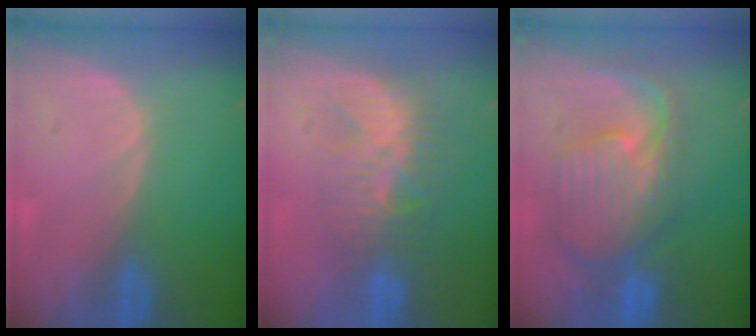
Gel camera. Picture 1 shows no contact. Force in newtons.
{"total": 7.7, "press": 7.2, "slide": 2.6}
{"total": 10.5, "press": 9.4, "slide": 4.7}